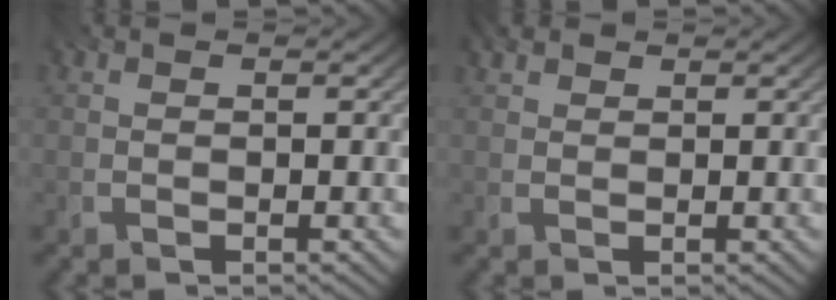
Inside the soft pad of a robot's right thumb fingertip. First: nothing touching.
{"total": 1.6, "force": [1.1, 1.0, 0.7], "torque": [-0.016, 0.005, 0.022]}